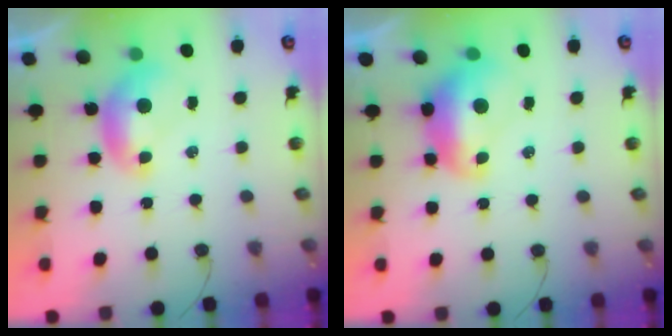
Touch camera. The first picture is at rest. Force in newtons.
{"total": 2.2, "press": 2.1, "slide": 0.6}